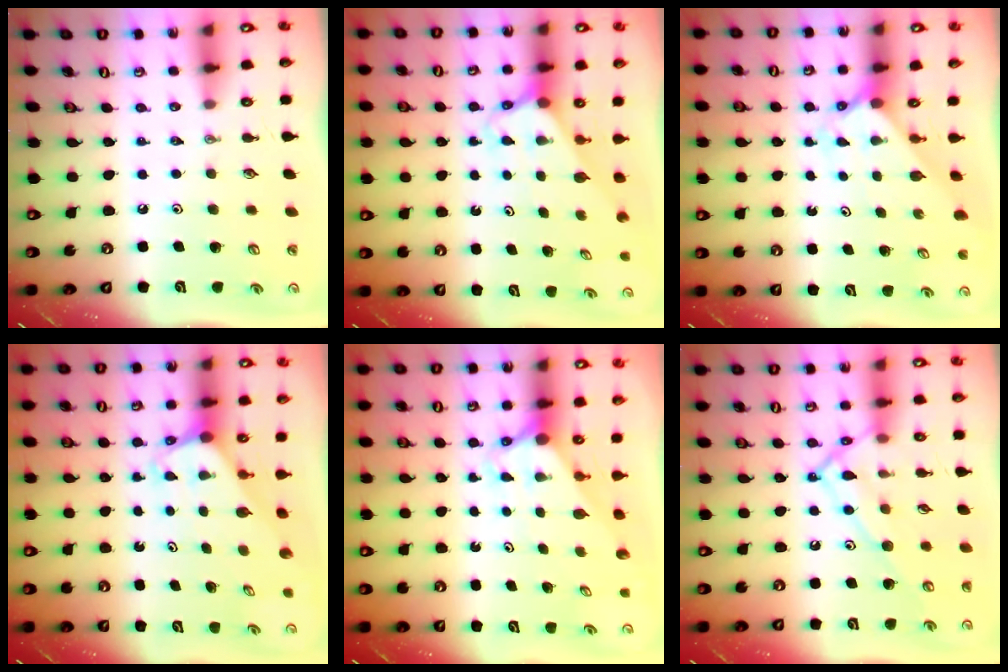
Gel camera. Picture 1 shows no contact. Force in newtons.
{"total": 2.7, "press": 2.7, "slide": 0.1}
{"total": 1.9, "press": 1.9, "slide": 0.1}
{"total": 1.9, "press": 1.9, "slide": 0.2}
{"total": 2.7, "press": 2.7, "slide": 0.0}
{"total": 13.2, "press": 13.1, "slide": 1.0}